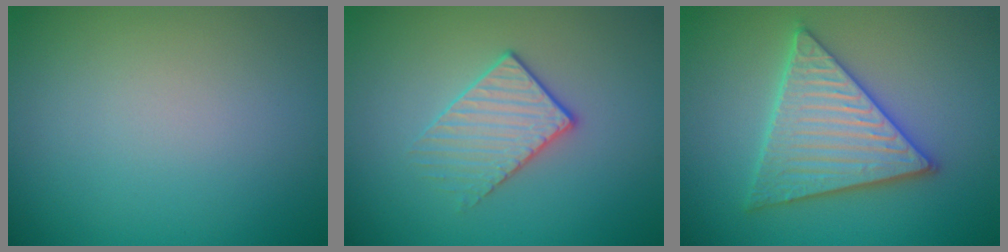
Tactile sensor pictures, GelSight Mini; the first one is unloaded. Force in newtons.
{"total": 2.2, "press": 1.9, "slide": 1.2}
{"total": 5.6, "press": 5.5, "slide": 0.7}